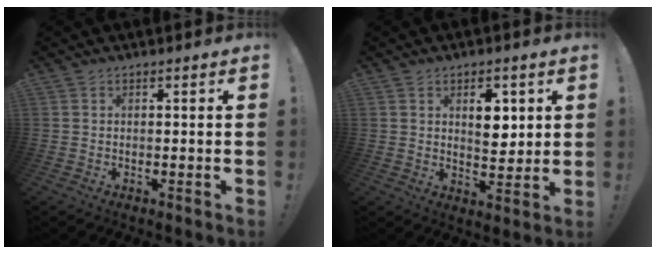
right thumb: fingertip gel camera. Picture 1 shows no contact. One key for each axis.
{"total": 7.0, "fx": 2.7, "fy": 4.5, "fz": 4.6, "tx": -0.046, "ty": -0.014, "tz": 0.040}